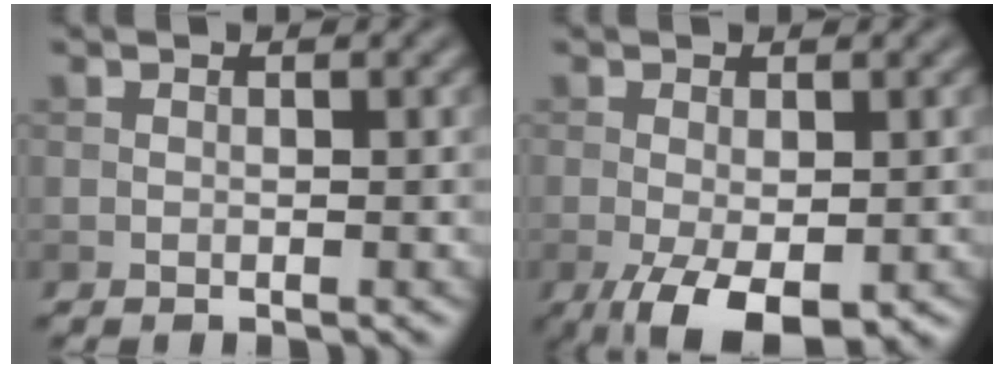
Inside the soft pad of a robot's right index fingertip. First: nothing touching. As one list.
[{"total": 6.0, "force": [-2.6, 2.6, 4.7], "torque": [-0.095, -0.020, -0.035]}]